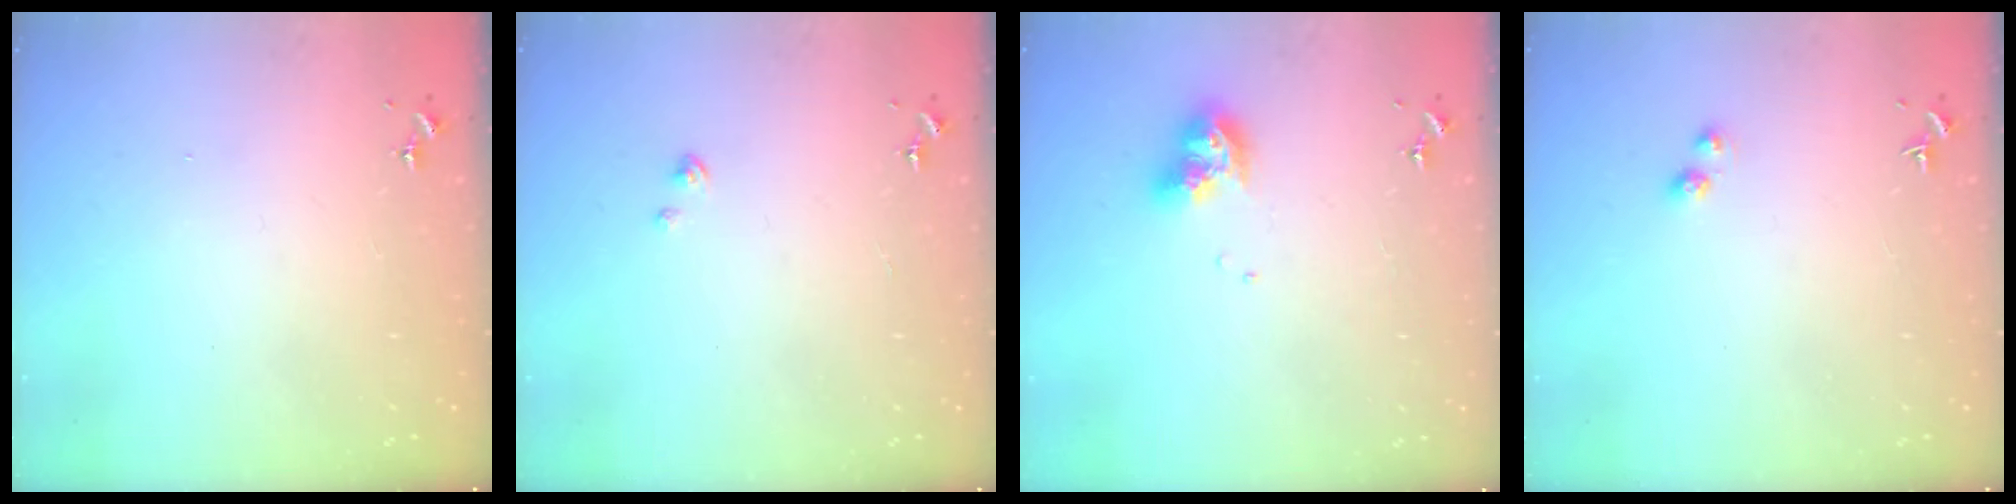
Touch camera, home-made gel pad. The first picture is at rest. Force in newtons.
{"total": 1.6, "press": 1.6, "slide": 0.2}
{"total": 11.1, "press": 11.1, "slide": 1.3}
{"total": 3.2, "press": 3.1, "slide": 0.6}